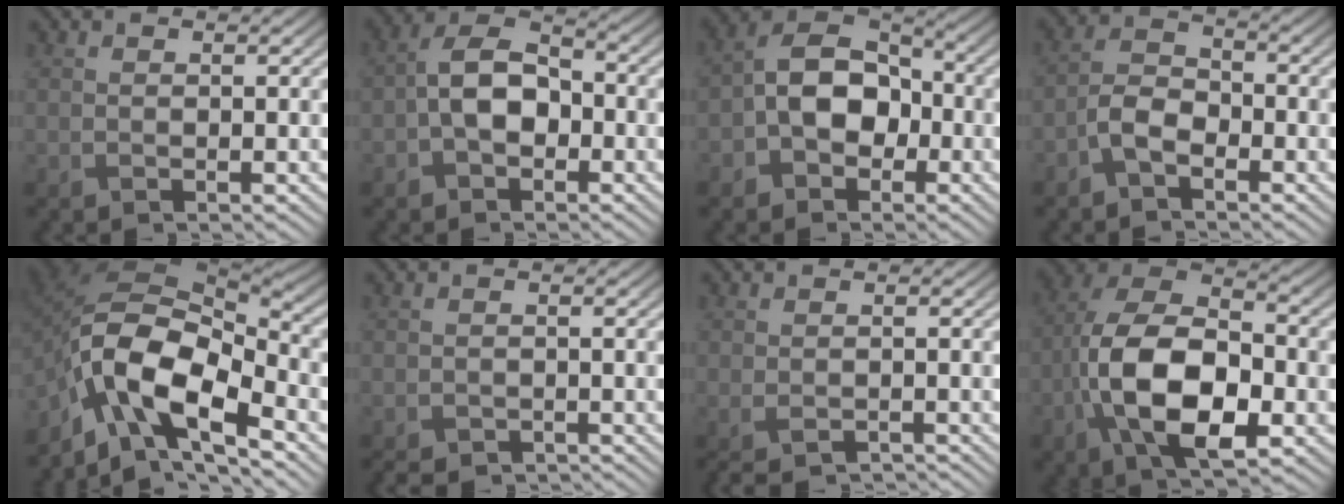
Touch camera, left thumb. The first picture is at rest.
{"total": 6.7, "force": [-1.6, 4.4, 4.8], "torque": [-0.092, 0.011, -0.039]}
{"total": 8.8, "force": [-2.3, 6.3, 5.8], "torque": [-0.106, 0.006, -0.056]}
{"total": 4.1, "force": [-2.4, 2.1, 2.5], "torque": [-0.050, 0.010, -0.060]}
{"total": 13.7, "force": [-6.5, 6.8, 10.0], "torque": [-0.199, -0.017, -0.130]}
{"total": 2.5, "force": [-2.3, 0.8, 0.6], "torque": [-0.011, -0.007, -0.039]}
{"total": 2.4, "force": [-2.0, 0.5, 1.3], "torque": [-0.031, -0.009, -0.032]}
{"total": 14.3, "force": [-4.3, 7.7, 11.2], "torque": [-0.229, -0.008, -0.093]}